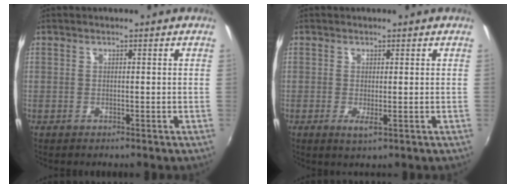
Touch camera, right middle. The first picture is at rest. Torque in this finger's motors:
{"motor_torque": [0.54, -0.77, 0.05, 0.02]}